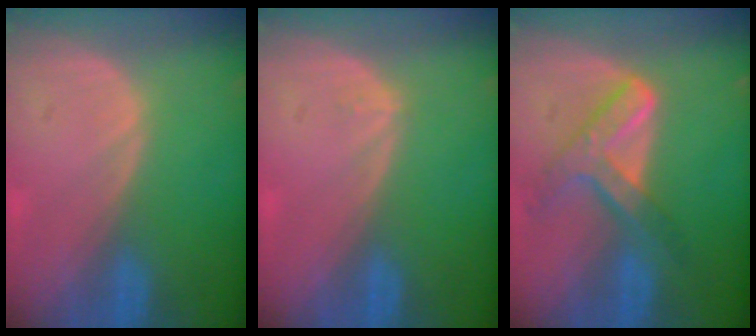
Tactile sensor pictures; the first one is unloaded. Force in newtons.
{"total": 0.6, "press": 0.4, "slide": 0.5}
{"total": 7.2, "press": 6.2, "slide": 3.8}